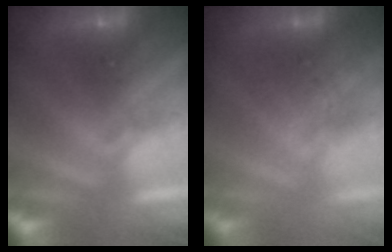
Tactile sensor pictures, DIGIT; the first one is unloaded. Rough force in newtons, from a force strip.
{"total": 2.6}